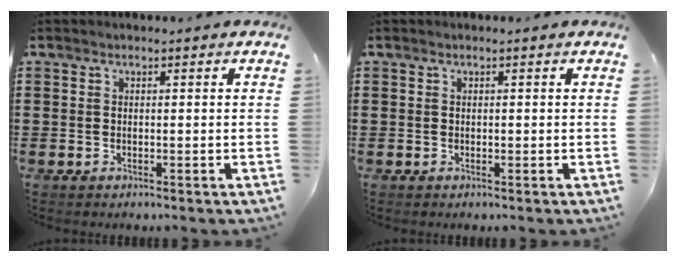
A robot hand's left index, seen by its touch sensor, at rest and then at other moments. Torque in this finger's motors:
{"motor_torque": [0.06, 0.00, 0.01, 0.00]}